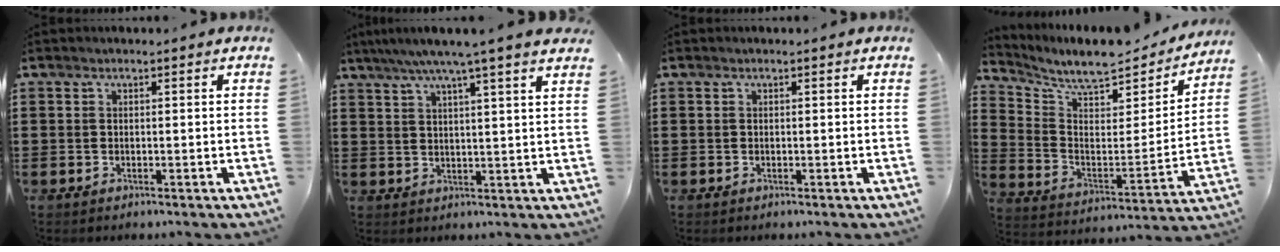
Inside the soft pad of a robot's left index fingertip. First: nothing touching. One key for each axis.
{"total": 5.7, "fx": 4.5, "fy": -0.8, "fz": 3.5, "tx": -0.081, "ty": -0.015, "tz": 0.074}
{"total": 0.0}
{"total": 7.8, "fx": 7.0, "fy": 1.4, "fz": 3.1, "tx": -0.086, "ty": -0.056, "tz": 0.116}